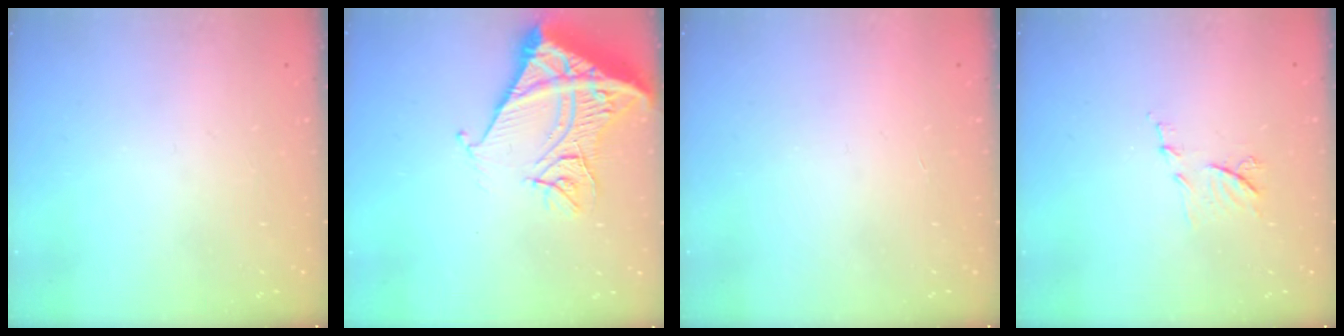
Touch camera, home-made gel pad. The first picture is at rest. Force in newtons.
{"total": 16.2, "press": 16.1, "slide": 2.1}
{"total": 1.5, "press": 1.5, "slide": 0.1}
{"total": 6.9, "press": 6.9, "slide": 0.5}